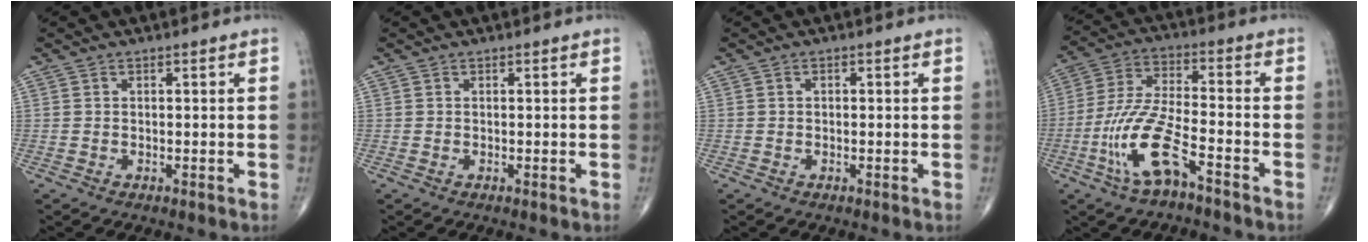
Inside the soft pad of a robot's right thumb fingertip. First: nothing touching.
{"total": 0.0}
{"total": 0.6, "force": [0.0, 0.4, 0.4], "torque": [-0.005, 0.002, -0.001]}
{"total": 12.5, "force": [-6.3, 3.7, 10.2], "torque": [-0.225, 0.038, -0.118]}